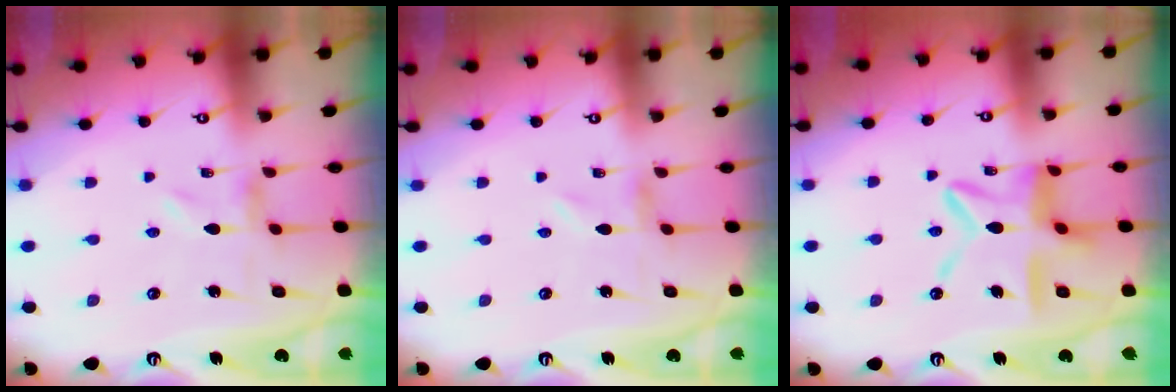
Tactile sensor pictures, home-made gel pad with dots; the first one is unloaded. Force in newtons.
{"total": 0.0}
{"total": 15.0, "press": 15.0, "slide": 1.3}